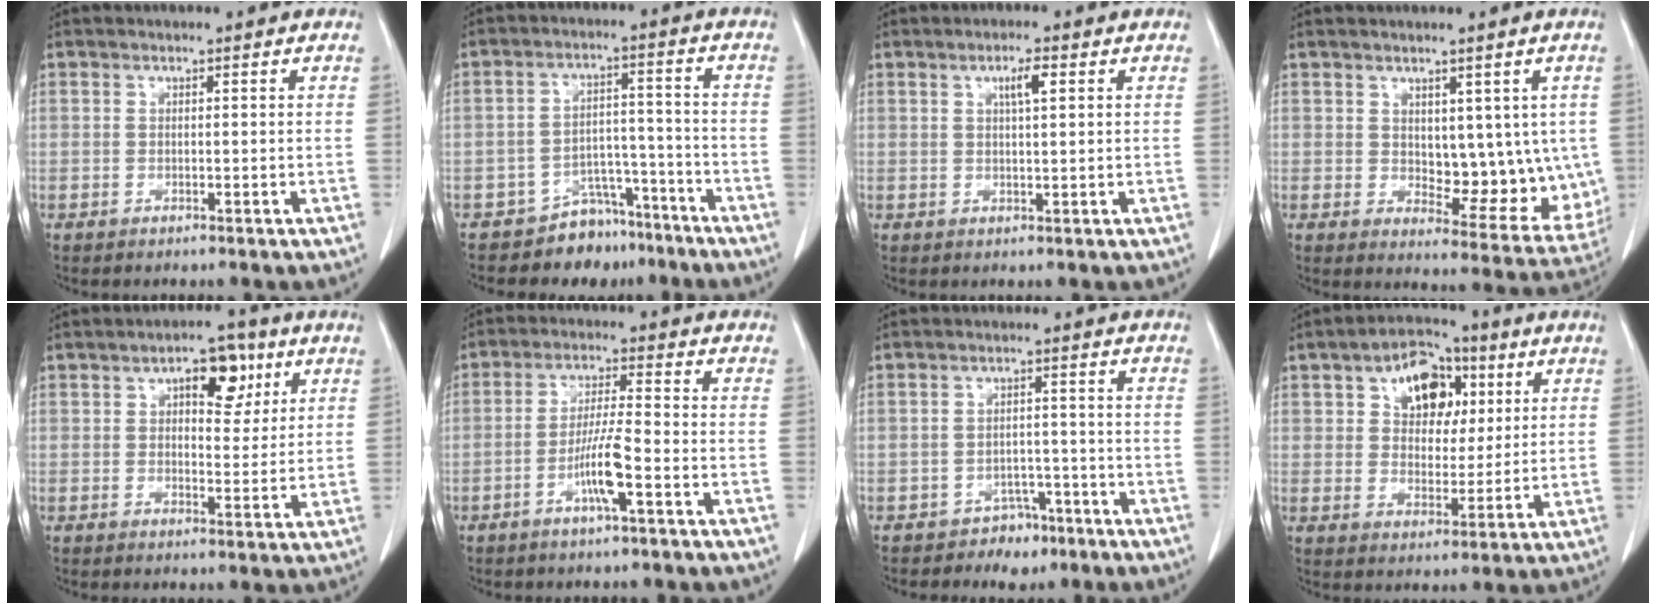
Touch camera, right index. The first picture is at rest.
{"total": 6.8, "force": [-5.6, 3.8, 0.7], "torque": [0.004, 0.041, -0.085]}
{"total": 2.9, "force": [1.2, 0.4, 2.6], "torque": [-0.045, 0.000, 0.020]}
{"total": 10.7, "force": [1.6, 5.7, 8.9], "torque": [-0.102, -0.007, 0.038]}
{"total": 7.4, "force": [3.4, 3.4, 5.6], "torque": [-0.073, 0.014, 0.047]}
{"total": 6.7, "force": [-2.7, 0.1, 6.2], "torque": [-0.122, -0.002, -0.052]}
{"total": 3.9, "force": [-2.7, 2.7, 1.0], "torque": [-0.006, 0.013, -0.031]}
{"total": 11.0, "force": [4.4, 7.0, 7.2], "torque": [-0.115, 0.029, 0.073]}